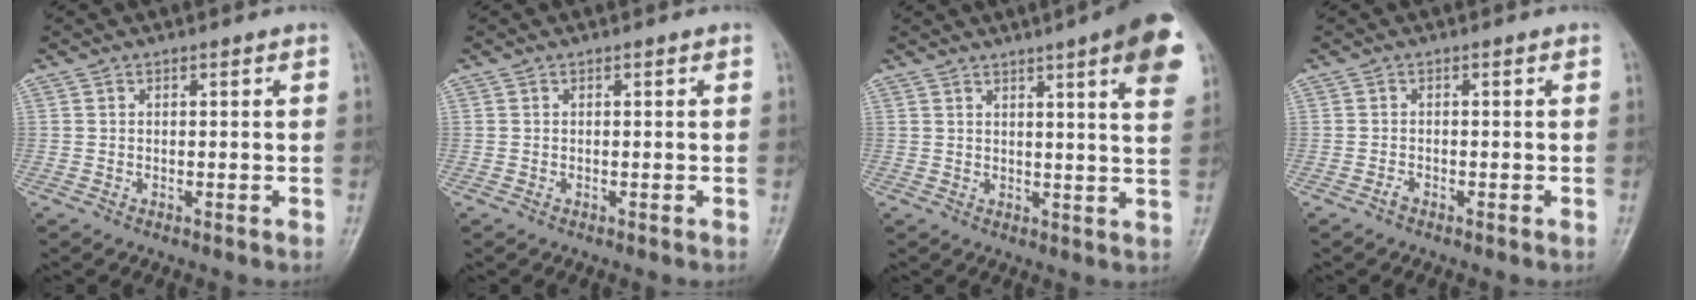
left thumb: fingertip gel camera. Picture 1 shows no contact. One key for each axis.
{"total": 0.0}
{"total": 11.9, "fx": 6.0, "fy": 1.6, "fz": 10.1, "tx": -0.114, "ty": -0.019, "tz": 0.065}
{"total": 0.9, "fx": -0.7, "fy": 0.3, "fz": 0.4, "tx": -0.008, "ty": 0.003, "tz": -0.015}